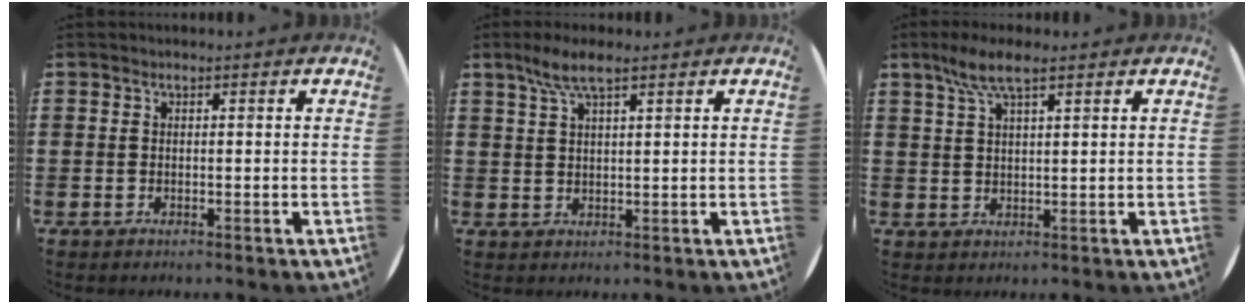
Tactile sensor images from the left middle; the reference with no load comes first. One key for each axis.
{"total": 4.4, "fx": 2.9, "fy": 0.9, "fz": 3.2, "tx": -0.069, "ty": 0.006, "tz": 0.051}
{"total": 5.3, "fx": 3.4, "fy": 1.2, "fz": 3.8, "tx": -0.083, "ty": 0.005, "tz": 0.061}